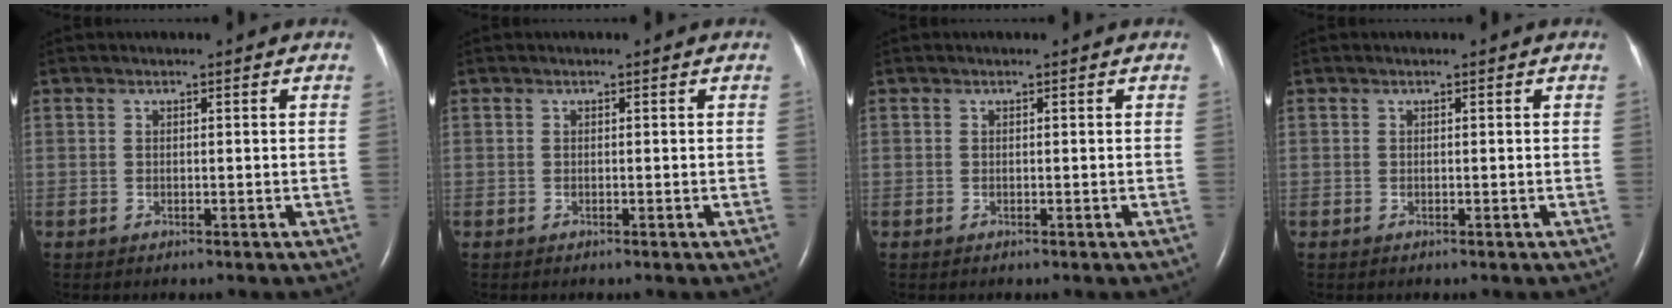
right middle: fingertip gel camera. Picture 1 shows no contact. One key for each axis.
{"total": 0.0}
{"total": 0.0}
{"total": 0.0}